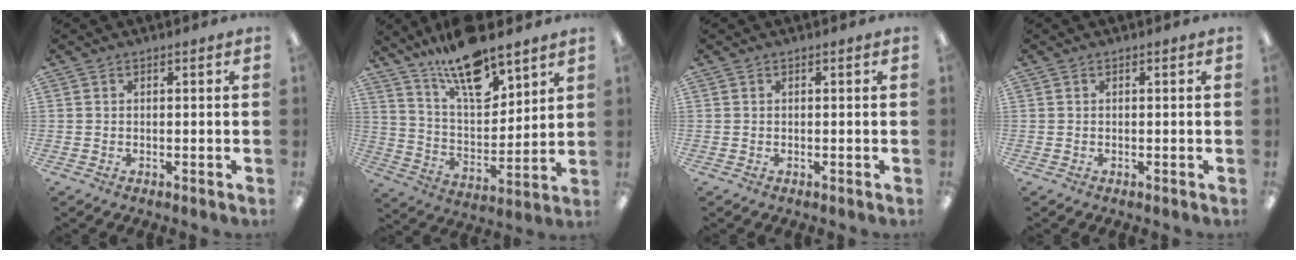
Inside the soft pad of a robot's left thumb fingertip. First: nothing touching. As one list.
[{"total": 16.5, "force": [12.8, 5.5, 8.8], "torque": [-0.159, -0.071, 0.221]}, {"total": 0.0}, {"total": 0.0}]